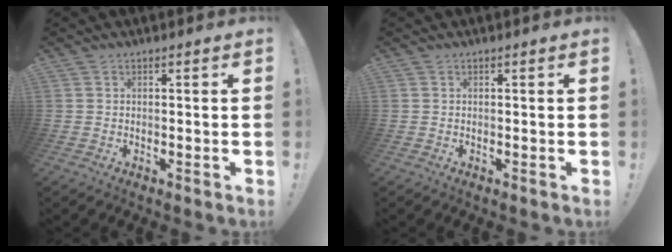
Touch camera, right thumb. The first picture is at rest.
{"total": 0.0}